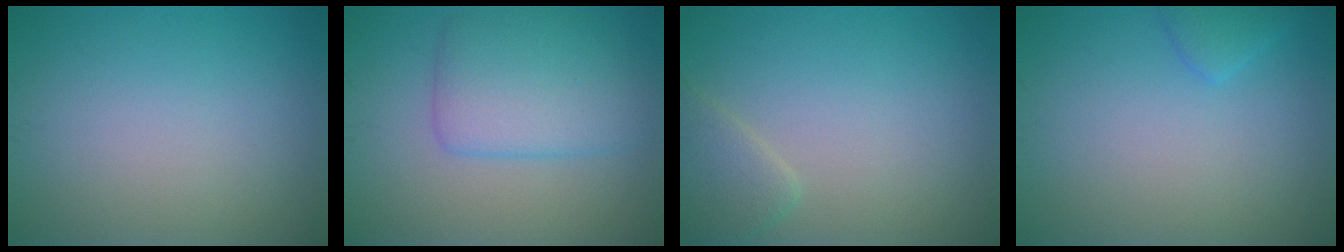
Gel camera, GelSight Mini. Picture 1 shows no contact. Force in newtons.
{"total": 5.5, "press": 5.5, "slide": 0.2}
{"total": 2.3, "press": 2.3, "slide": 0.2}
{"total": 1.4, "press": 1.4, "slide": 0.1}